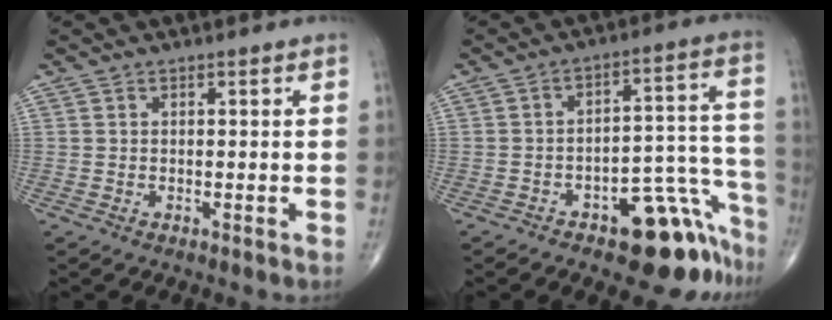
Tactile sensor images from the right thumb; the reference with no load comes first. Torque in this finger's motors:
{"motor_torque": [4.06, 0.94, 1.29, -1.49, 0.24]}